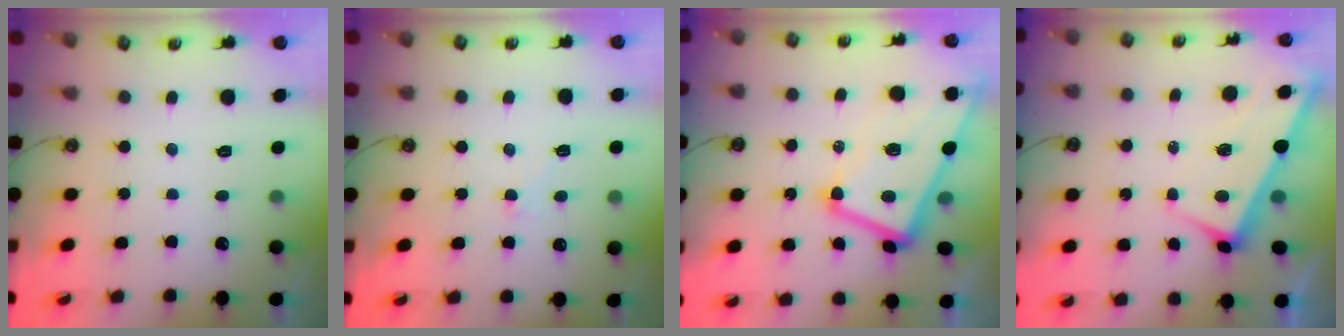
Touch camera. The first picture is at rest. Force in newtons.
{"total": 1.5, "press": 1.4, "slide": 0.6}
{"total": 6.8, "press": 6.6, "slide": 1.5}
{"total": 4.6, "press": 4.6, "slide": 0.1}